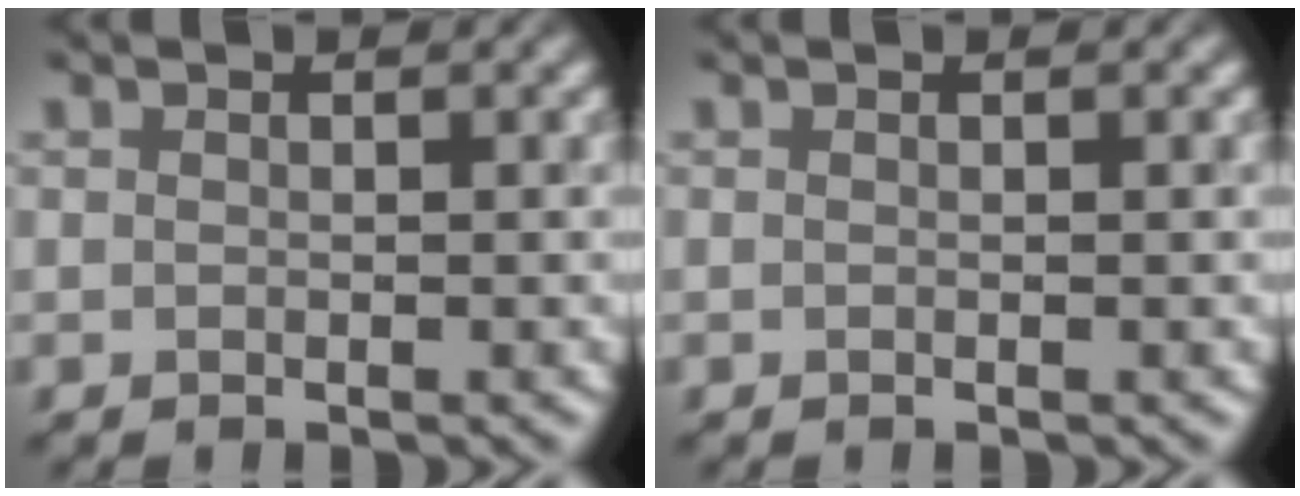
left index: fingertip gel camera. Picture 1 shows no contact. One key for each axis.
{"total": 0.0}